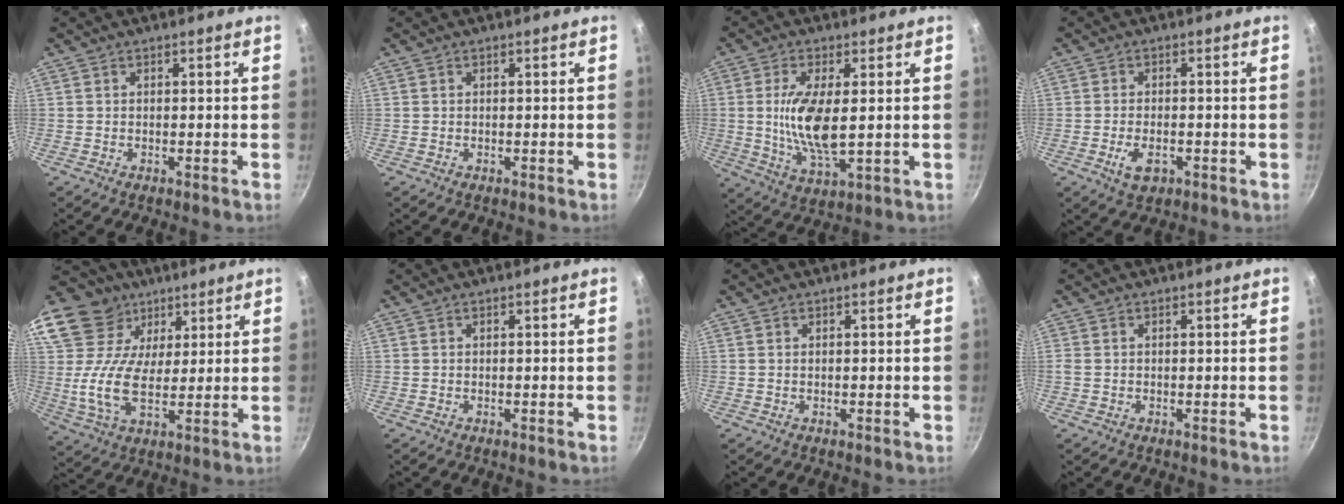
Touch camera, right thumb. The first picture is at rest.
{"total": 0.0}
{"total": 11.1, "force": [0.8, 4.2, 10.3], "torque": [-0.200, -0.014, 0.018]}
{"total": 4.6, "force": [-1.7, 2.6, 3.5], "torque": [-0.060, 0.007, -0.025]}
{"total": 21.9, "force": [11.1, 14.4, 12.3], "torque": [-0.253, -0.016, 0.201]}
{"total": 0.0}
{"total": 0.0}
{"total": 0.8, "force": [0.0, 0.7, 0.4], "torque": [-0.008, 0.001, -0.001]}